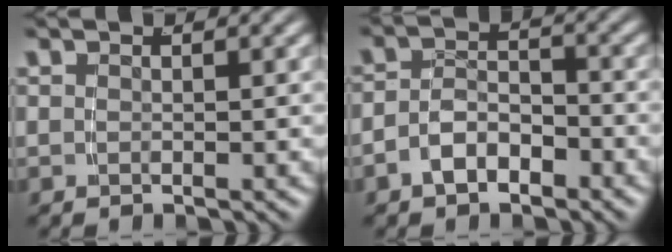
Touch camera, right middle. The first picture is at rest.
{"total": 3.9, "force": [-2.4, 2.5, 1.8], "torque": [-0.025, -0.003, -0.043]}